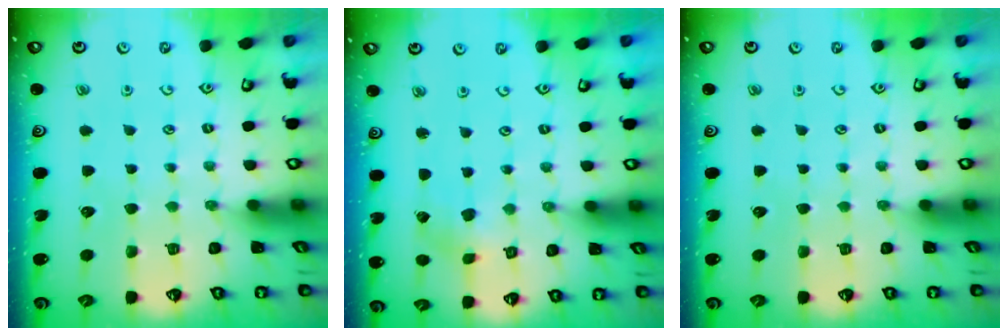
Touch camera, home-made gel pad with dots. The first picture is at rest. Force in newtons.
{"total": 0.9, "press": 0.9, "slide": 0.2}
{"total": 0.0}